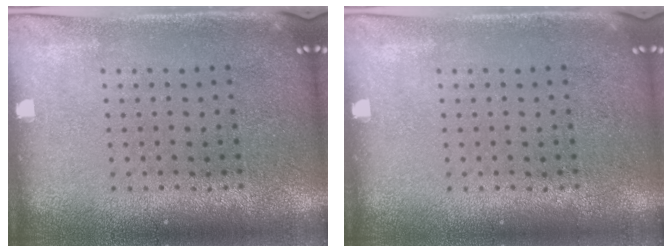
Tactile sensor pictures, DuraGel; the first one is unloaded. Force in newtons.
{"total": 0.0}